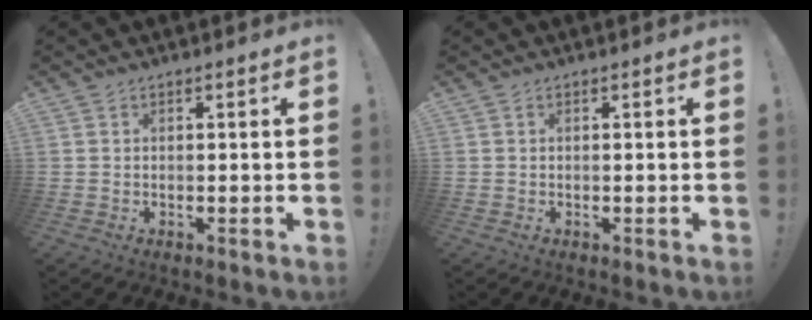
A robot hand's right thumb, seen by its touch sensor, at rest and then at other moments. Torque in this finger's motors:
{"motor_torque": [-0.06, 0.15, 0.06, -0.13, 0.00]}